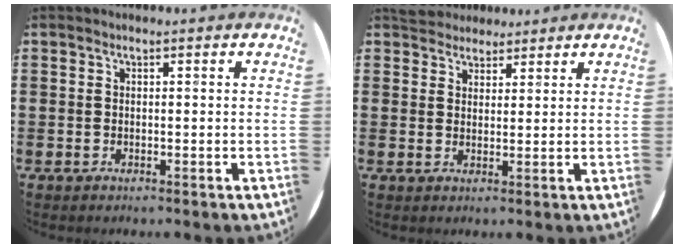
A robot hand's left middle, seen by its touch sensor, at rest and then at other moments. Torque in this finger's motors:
{"motor_torque": [0.41, -0.48, 0.02, 0.04]}